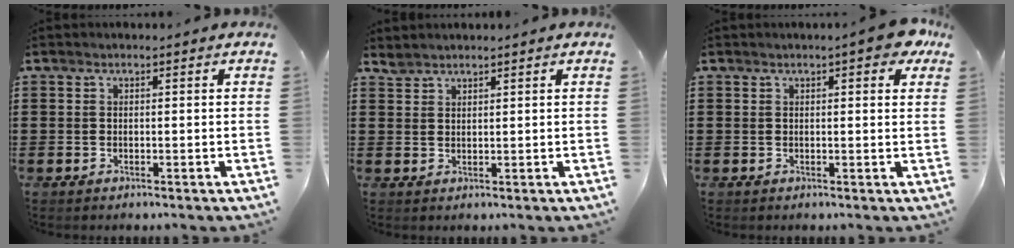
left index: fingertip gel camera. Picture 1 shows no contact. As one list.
[{"total": 1.6, "force": [1.6, 0.3, 0.1], "torque": [-0.005, -0.001, 0.032]}, {"total": 3.3, "force": [1.9, 0.6, 2.6], "torque": [-0.040, 0.001, 0.030]}]